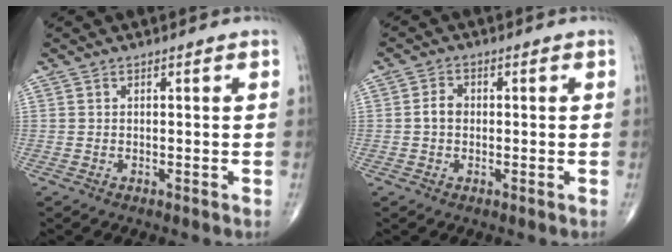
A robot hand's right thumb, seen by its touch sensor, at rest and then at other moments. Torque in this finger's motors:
{"motor_torque": [0.15, -0.24, 0.51, -0.04, 0.00]}